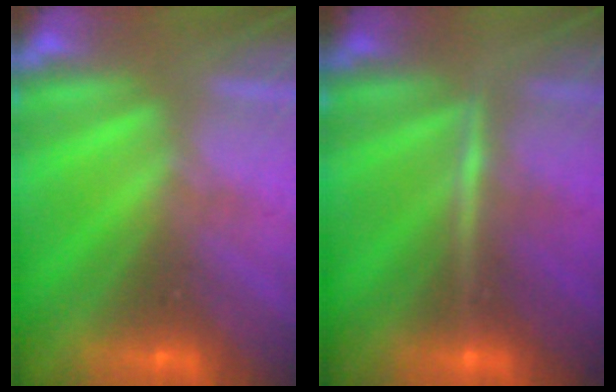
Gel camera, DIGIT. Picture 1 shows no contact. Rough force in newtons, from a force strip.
{"total": 3.3}